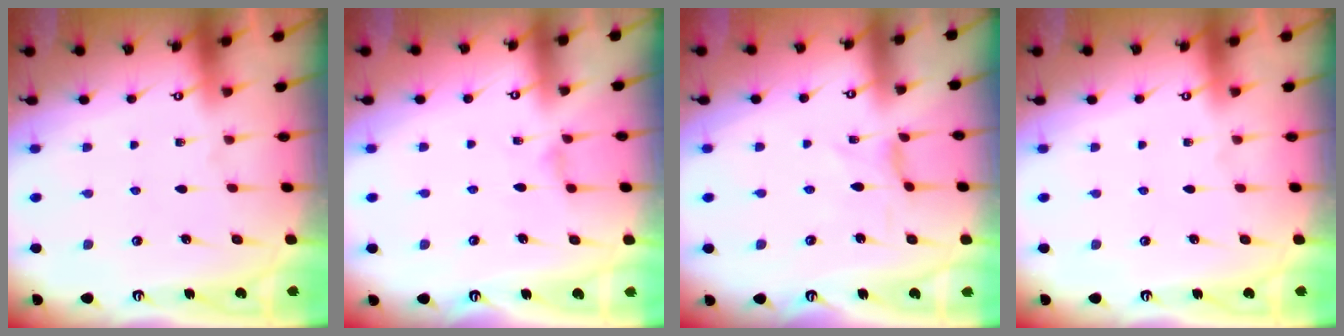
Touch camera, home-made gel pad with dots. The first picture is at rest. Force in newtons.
{"total": 0.0}
{"total": 0.0}
{"total": 0.0}